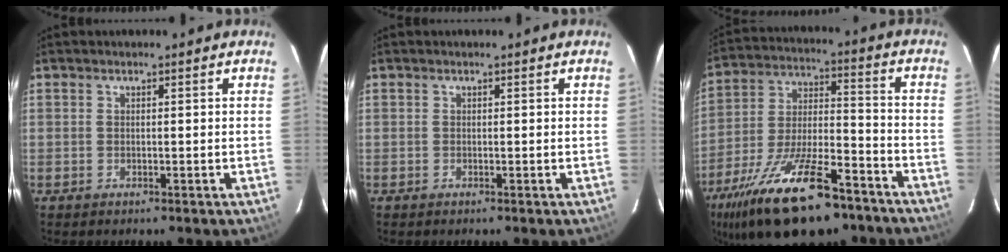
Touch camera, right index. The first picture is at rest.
{"total": 0.0}
{"total": 24.0, "force": [-16.3, 8.4, 15.4], "torque": [-0.291, -0.027, -0.260]}